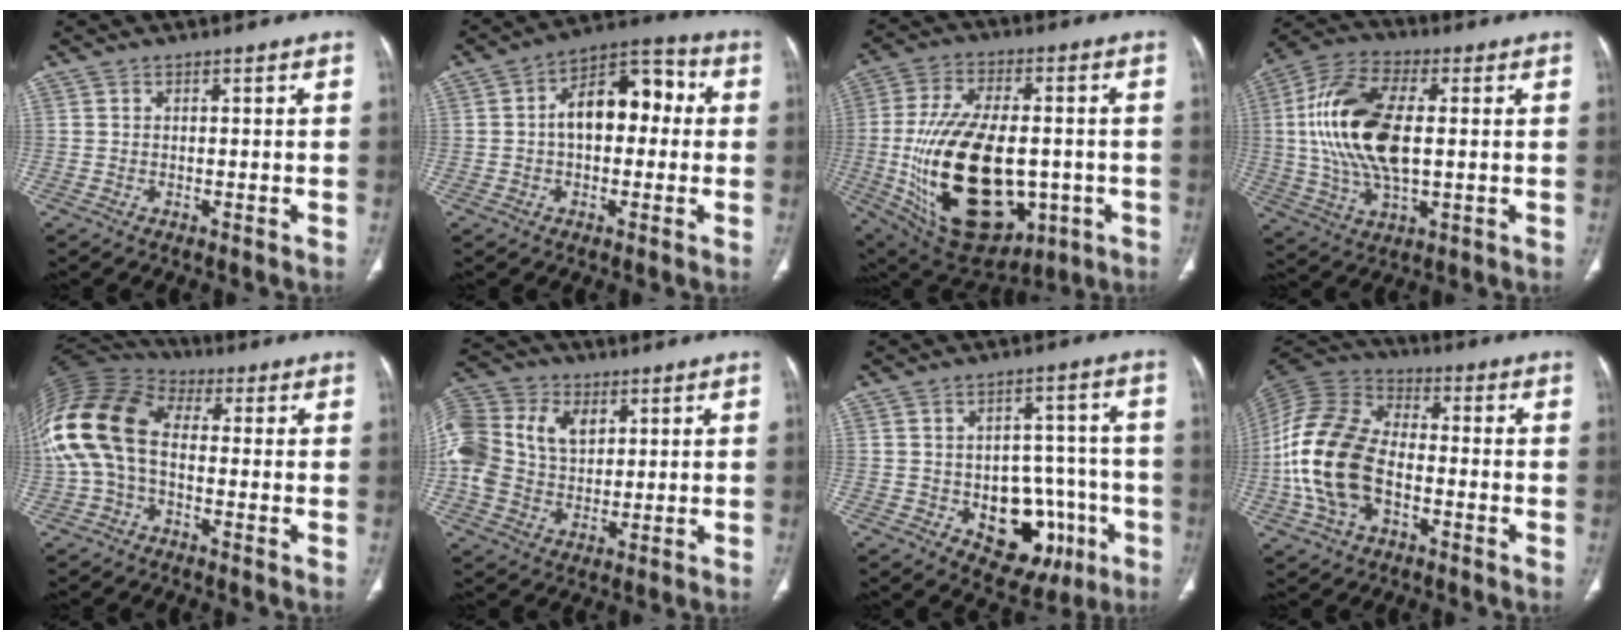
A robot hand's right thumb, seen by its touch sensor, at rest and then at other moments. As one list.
[{"total": 12.5, "force": [0.8, 7.6, 9.9], "torque": [-0.124, 0.042, 0.001]}, {"total": 28.2, "force": [-4.3, 16.0, 22.8], "torque": [-0.438, -0.011, -0.036]}, {"total": 18.7, "force": [1.5, 9.3, 16.1], "torque": [-0.332, 0.007, 0.027]}, {"total": 16.8, "force": [-0.4, 10.6, 13.1], "torque": [-0.285, 0.038, -0.016]}, {"total": 20.3, "force": [5.1, 15.0, 12.7], "torque": [-0.291, 0.032, 0.097]}, {"total": 15.0, "force": [-4.8, 9.9, 10.2], "torque": [-0.085, 0.035, -0.051]}, {"total": 17.5, "force": [-3.8, 11.0, 13.1], "torque": [-0.272, 0.028, -0.073]}]